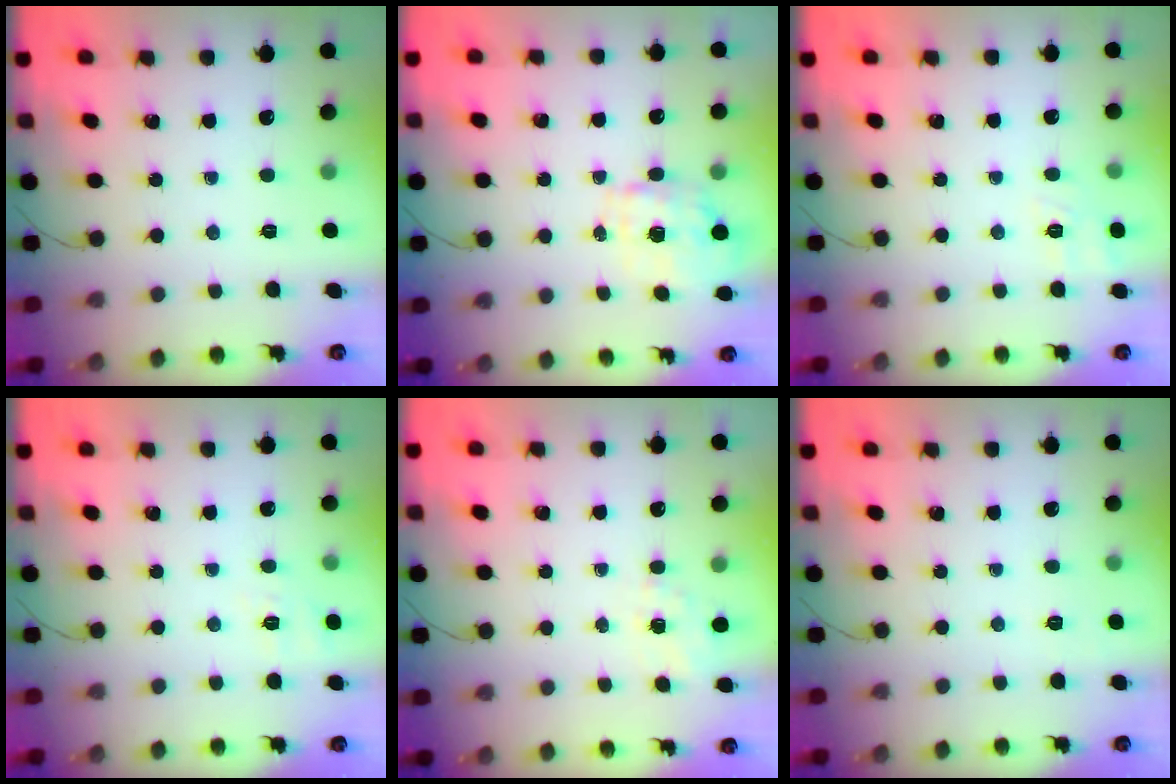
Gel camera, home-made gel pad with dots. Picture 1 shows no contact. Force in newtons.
{"total": 7.4, "press": 7.2, "slide": 1.5}
{"total": 9.4, "press": 9.1, "slide": 2.2}
{"total": 5.1, "press": 4.6, "slide": 2.2}
{"total": 1.5, "press": 1.1, "slide": 1.1}
{"total": 2.0, "press": 1.3, "slide": 1.5}